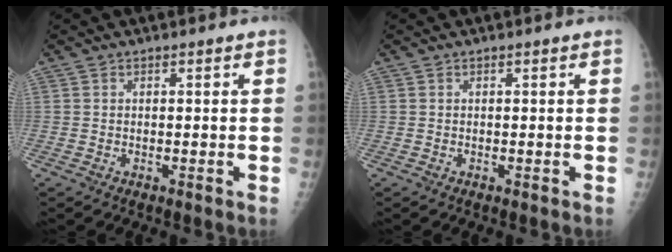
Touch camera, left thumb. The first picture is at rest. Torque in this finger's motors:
{"motor_torque": [0.00, 0.00, 0.00, 0.00, 0.00]}